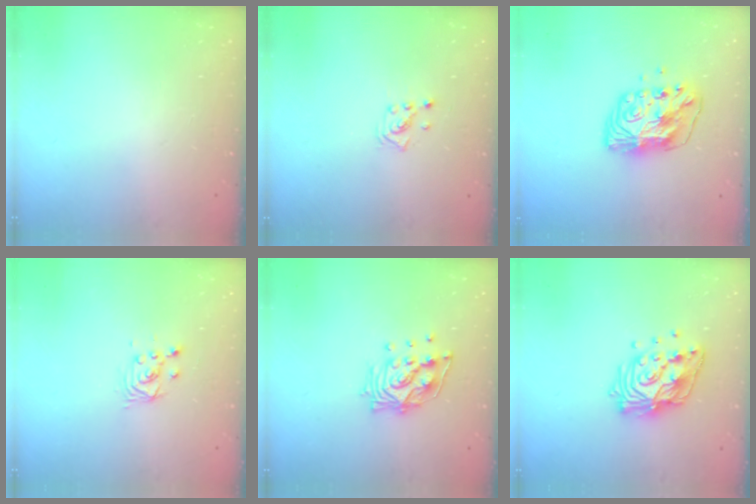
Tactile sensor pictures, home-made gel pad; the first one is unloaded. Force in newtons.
{"total": 1.4, "press": 1.4, "slide": 0.1}
{"total": 10.2, "press": 10.2, "slide": 0.9}
{"total": 2.9, "press": 2.9, "slide": 0.1}
{"total": 11.7, "press": 11.6, "slide": 1.4}
{"total": 15.9, "press": 15.8, "slide": 1.8}